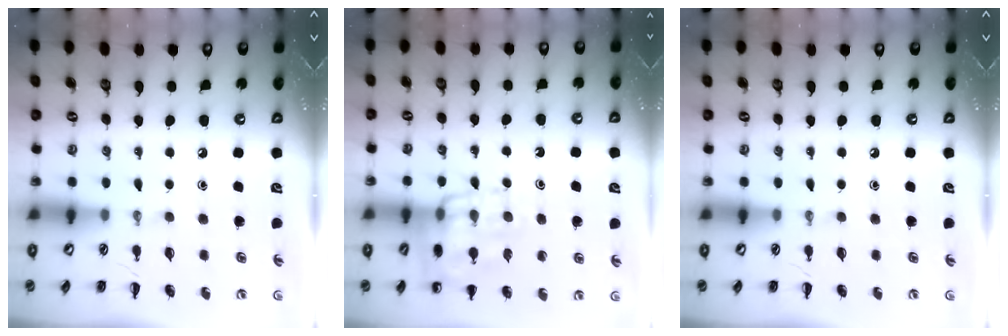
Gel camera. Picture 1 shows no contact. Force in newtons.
{"total": 13.5, "press": 13.3, "slide": 2.0}
{"total": 0.0}